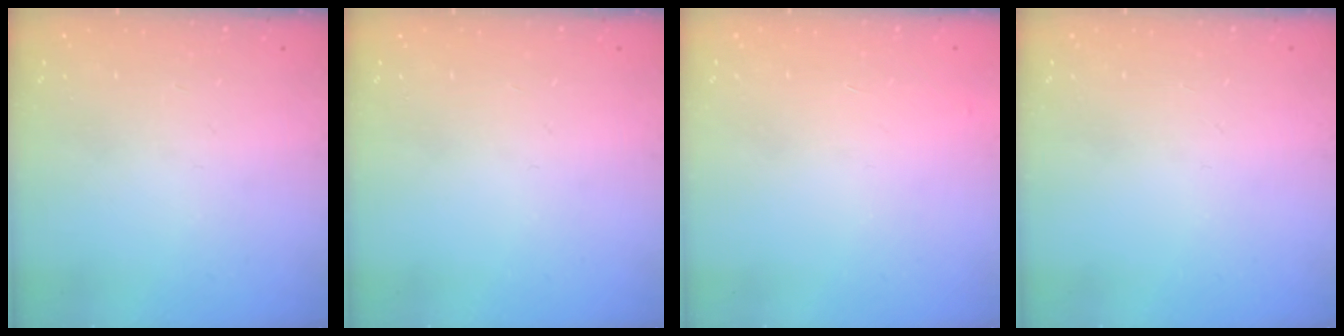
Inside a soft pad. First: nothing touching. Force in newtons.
{"total": 0.0}
{"total": 2.9, "press": 2.9, "slide": 0.1}
{"total": 0.0}